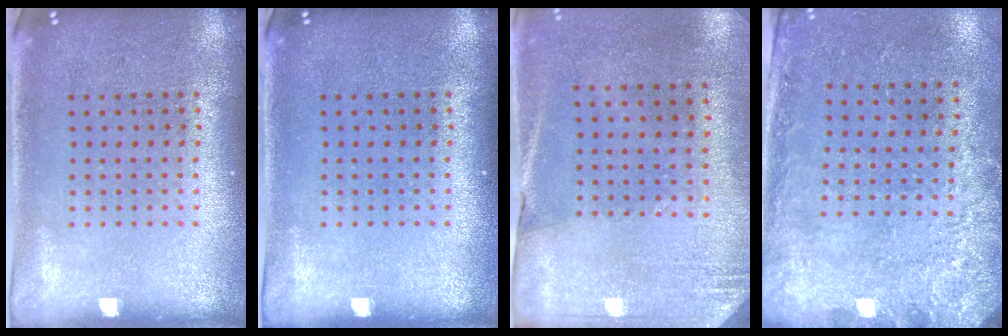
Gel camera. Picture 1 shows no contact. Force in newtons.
{"total": 0.0}
{"total": 2.6, "press": 2.3, "slide": 1.1}
{"total": 2.8, "press": 1.9, "slide": 2.0}